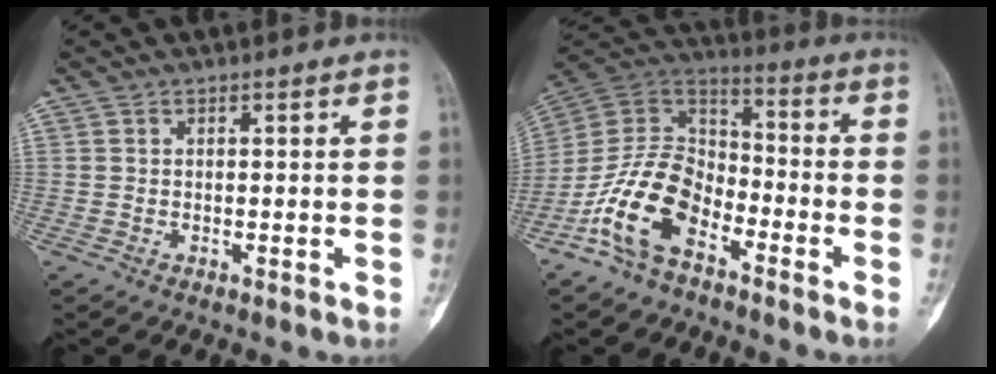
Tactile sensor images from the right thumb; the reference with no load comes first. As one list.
[{"total": 15.0, "force": [-8.0, 8.5, 9.5], "torque": [-0.175, 0.068, -0.163]}]